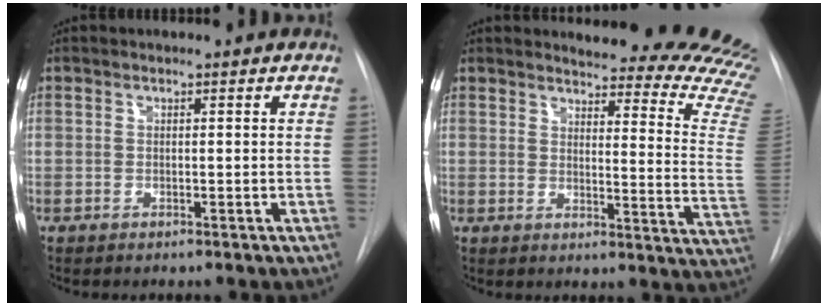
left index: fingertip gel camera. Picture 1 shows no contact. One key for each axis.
{"total": 21.7, "fx": 20.4, "fy": 2.0, "fz": 7.2, "tx": -0.077, "ty": -0.157, "tz": 0.201}